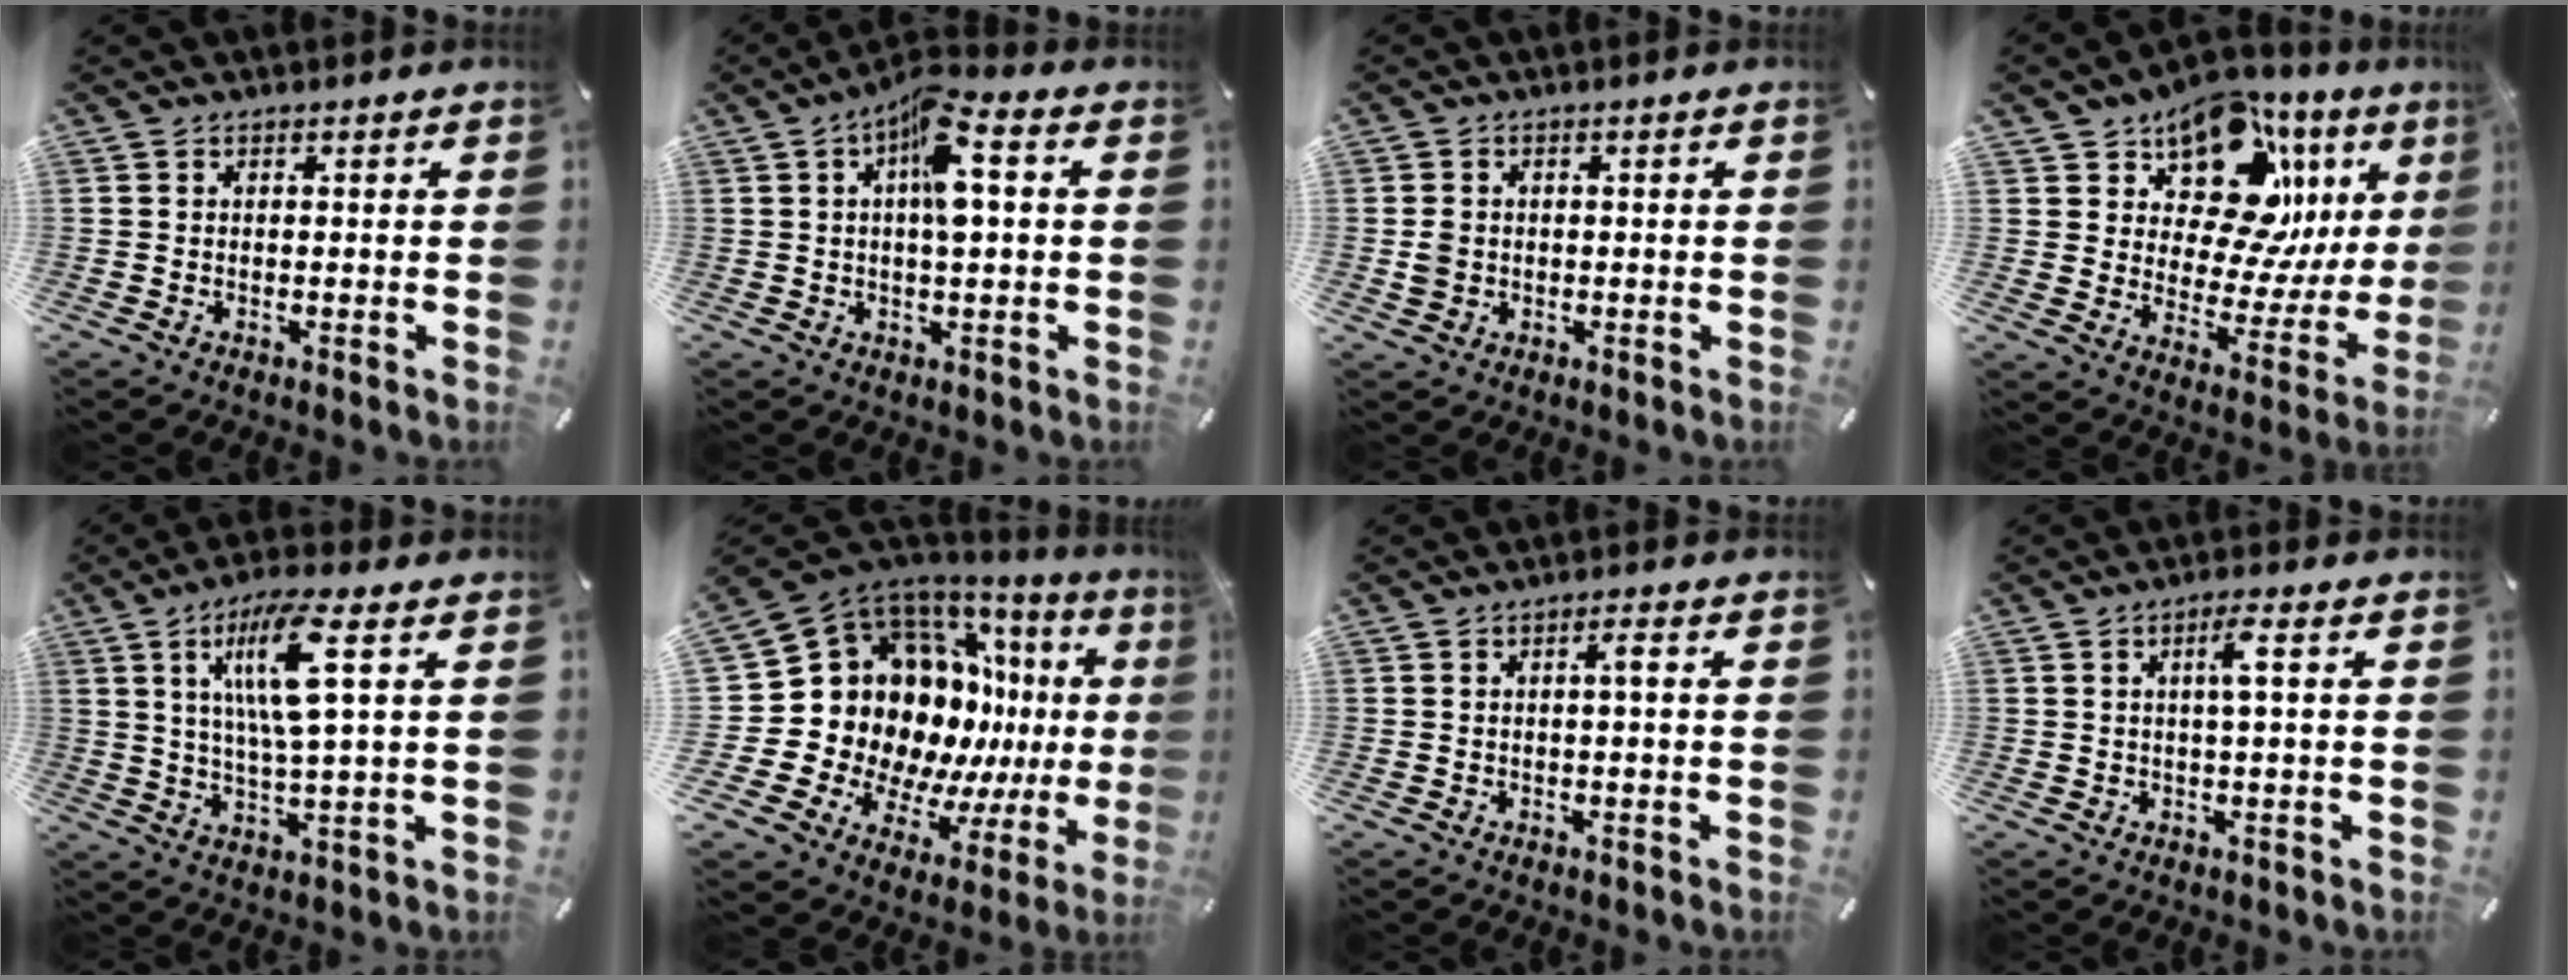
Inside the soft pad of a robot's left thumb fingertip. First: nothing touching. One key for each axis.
{"total": 9.6, "fx": 2.3, "fy": 3.4, "fz": 8.6, "tx": -0.140, "ty": 0.000, "tz": 0.036}
{"total": 2.8, "fx": -0.2, "fy": 2.6, "fz": 1.0, "tx": -0.019, "ty": 0.006, "tz": -0.003}
{"total": 15.5, "fx": 10.5, "fy": 9.0, "fz": 7.1, "tx": -0.106, "ty": -0.096, "tz": 0.177}
{"total": 12.4, "fx": 4.2, "fy": 2.2, "fz": 11.5, "tx": -0.229, "ty": -0.001, "tz": 0.064}
{"total": 19.8, "fx": 3.7, "fy": 15.5, "fz": 11.7, "tx": -0.180, "ty": -0.099, "tz": 0.119}
{"total": 2.3, "fx": 0.0, "fy": 0.2, "fz": 2.2, "tx": -0.044, "ty": 0.003, "tz": -0.003}
{"total": 4.2, "fx": 0.6, "fy": 0.3, "fz": 4.2, "tx": -0.074, "ty": 0.000, "tz": 0.004}